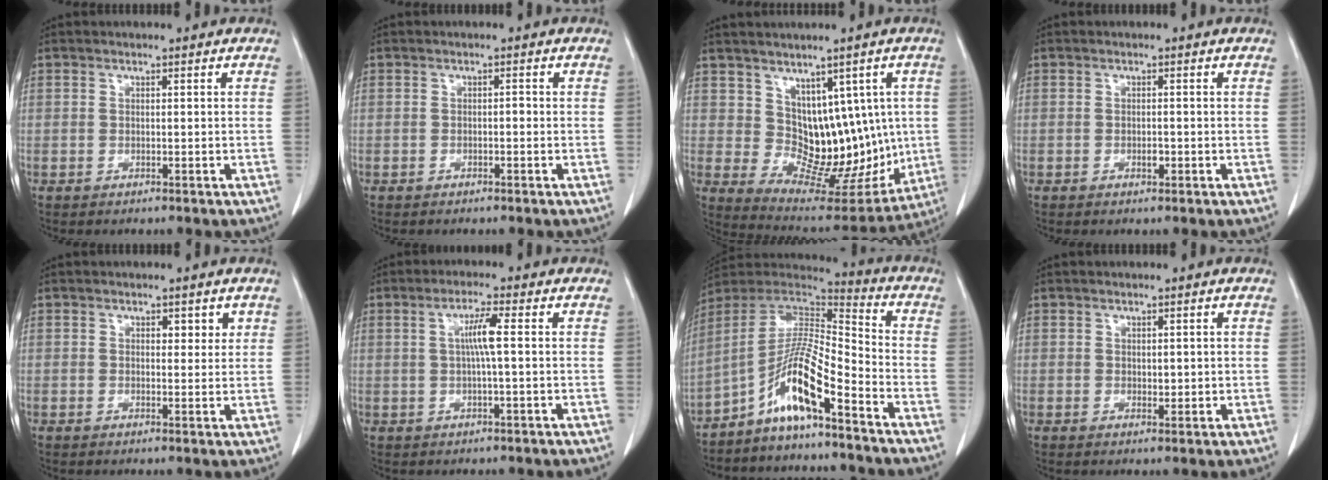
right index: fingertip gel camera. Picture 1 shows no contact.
{"total": 0.6, "force": [-0.2, 0.3, 0.5], "torque": [-0.007, 0.002, -0.003]}
{"total": 12.9, "force": [1.9, 8.4, 9.6], "torque": [-0.111, 0.016, 0.059]}
{"total": 1.2, "force": [-0.3, 0.6, 1.0], "torque": [-0.017, 0.000, -0.002]}
{"total": 2.3, "force": [1.3, 1.3, 1.3], "torque": [-0.012, -0.001, 0.019]}
{"total": 4.1, "force": [0.6, -0.2, 4.0], "torque": [-0.076, 0.004, 0.011]}
{"total": 11.5, "force": [-6.7, 1.4, 9.3], "torque": [-0.178, 0.014, -0.130]}
{"total": 1.5, "force": [0.3, 1.0, 1.1], "torque": [-0.013, -0.004, 0.008]}